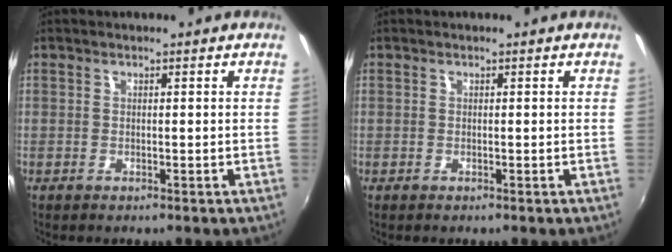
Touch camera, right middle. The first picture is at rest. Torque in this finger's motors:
{"motor_torque": [-0.14, -0.29, -0.01, 0.01]}